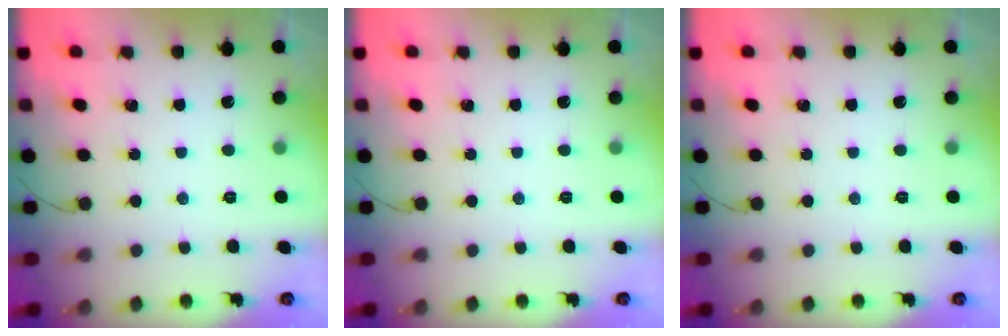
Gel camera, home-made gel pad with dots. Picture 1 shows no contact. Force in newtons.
{"total": 0.0}
{"total": 0.0}